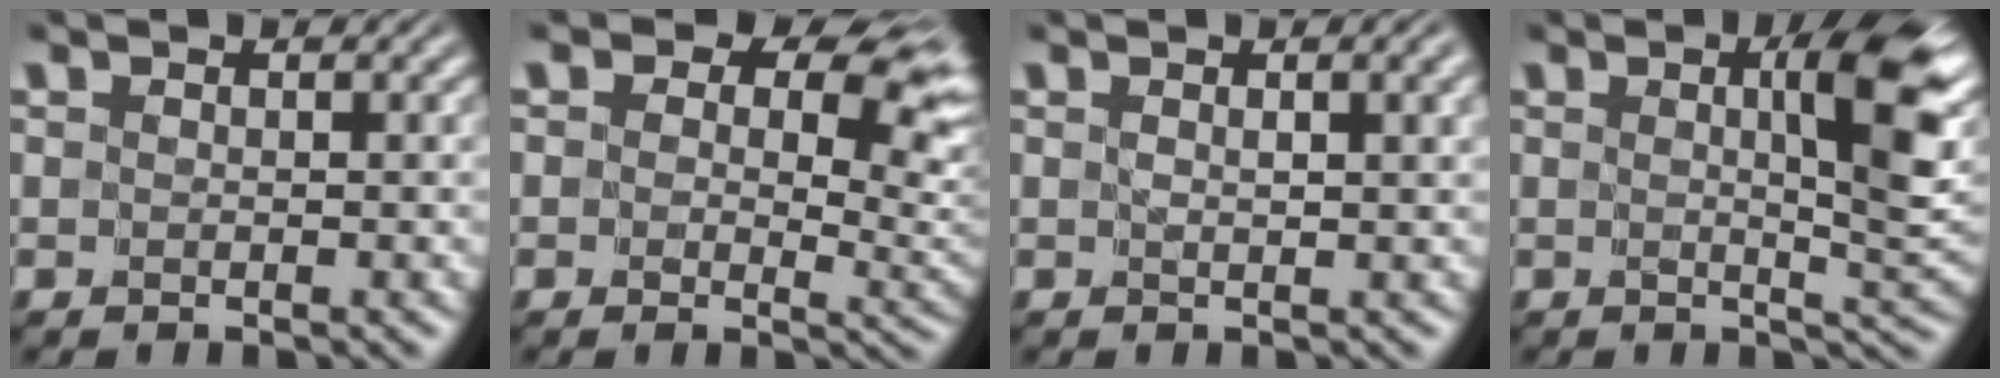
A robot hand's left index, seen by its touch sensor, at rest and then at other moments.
{"total": 10.6, "force": [4.1, 6.2, 7.5], "torque": [-0.091, 0.006, 0.066]}
{"total": 2.0, "force": [0.7, 0.3, 1.8], "torque": [-0.017, 0.002, 0.011]}
{"total": 6.6, "force": [1.2, 0.9, 6.5], "torque": [-0.087, -0.002, 0.022]}